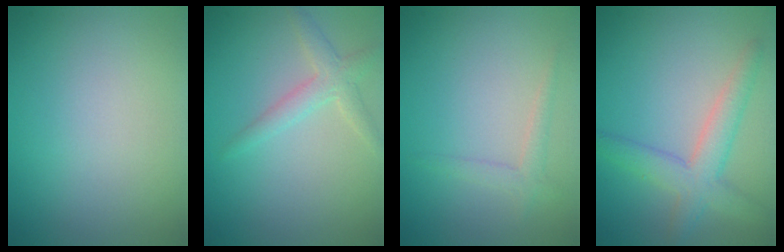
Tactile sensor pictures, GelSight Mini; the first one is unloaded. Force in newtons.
{"total": 2.2, "press": 2.2, "slide": 0.1}
{"total": 1.4, "press": 1.4, "slide": 0.1}
{"total": 3.8, "press": 3.8, "slide": 0.2}